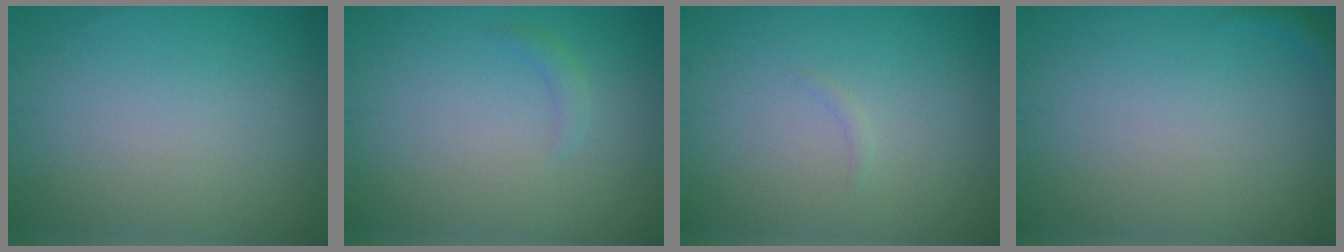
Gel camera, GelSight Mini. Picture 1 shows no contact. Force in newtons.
{"total": 0.9, "press": 0.9, "slide": 0.1}
{"total": 0.5, "press": 0.5, "slide": 0.1}
{"total": 0.7, "press": 0.7, "slide": 0.1}